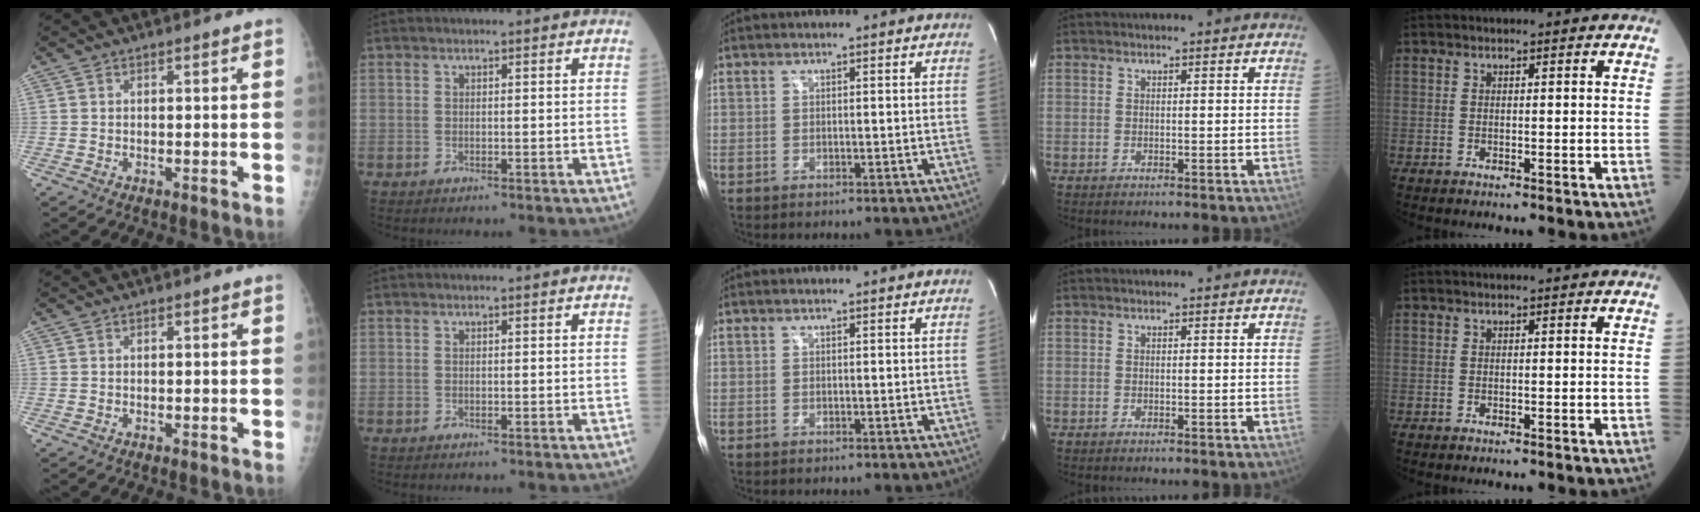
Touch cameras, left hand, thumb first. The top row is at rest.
{}